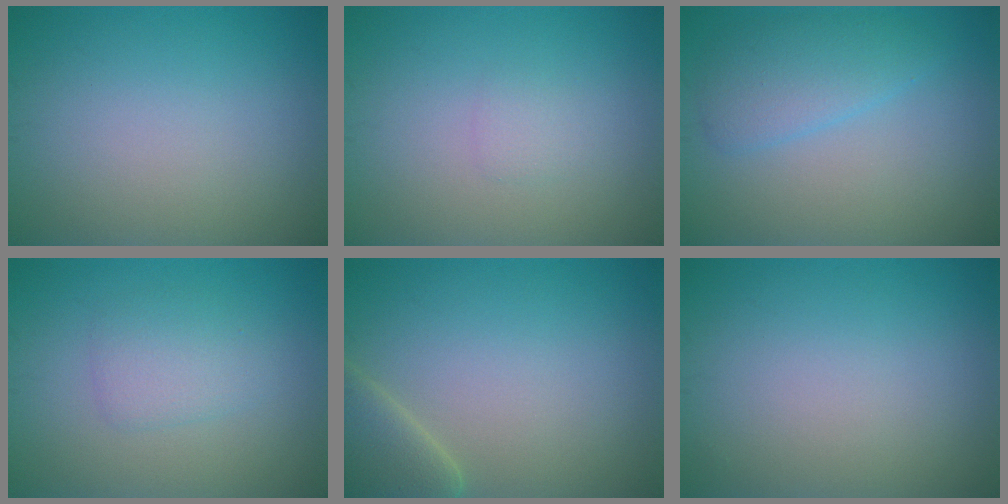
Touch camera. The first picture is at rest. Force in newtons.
{"total": 0.9, "press": 0.9, "slide": 0.1}
{"total": 3.3, "press": 3.3, "slide": 0.1}
{"total": 2.3, "press": 2.3, "slide": 0.0}
{"total": 3.8, "press": 3.8, "slide": 0.4}
{"total": 0.0}